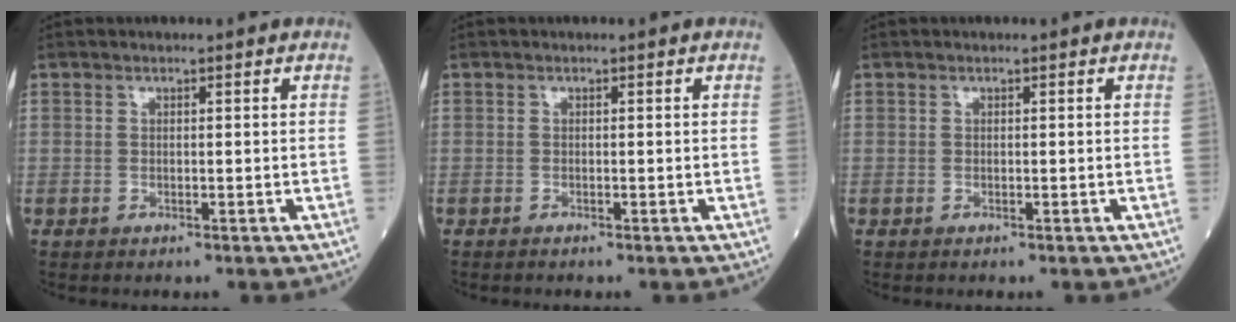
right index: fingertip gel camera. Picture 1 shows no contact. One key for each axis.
{"total": 0.0}
{"total": 0.0}